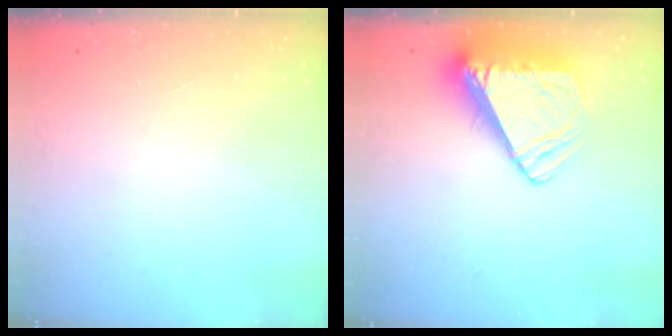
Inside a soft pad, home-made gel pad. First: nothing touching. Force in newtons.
{"total": 10.7, "press": 10.6, "slide": 1.4}